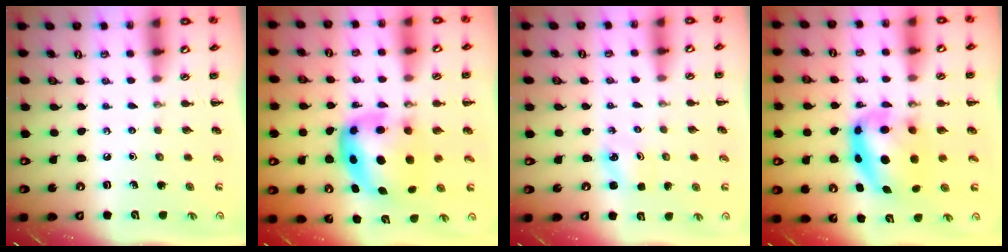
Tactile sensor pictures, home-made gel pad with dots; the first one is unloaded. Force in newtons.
{"total": 7.7, "press": 7.5, "slide": 1.9}
{"total": 2.5, "press": 2.4, "slide": 0.8}
{"total": 7.9, "press": 7.7, "slide": 1.8}